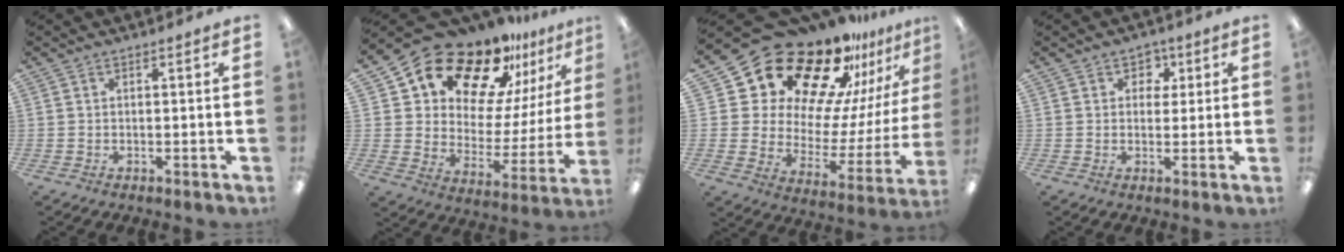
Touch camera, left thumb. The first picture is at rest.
{"total": 20.8, "force": [17.0, 9.1, 7.9], "torque": [-0.151, -0.121, 0.303]}
{"total": 24.2, "force": [19.1, 11.0, 10.0], "torque": [-0.172, -0.155, 0.344]}
{"total": 4.2, "force": [1.9, 3.4, 1.5], "torque": [-0.008, -0.004, 0.027]}